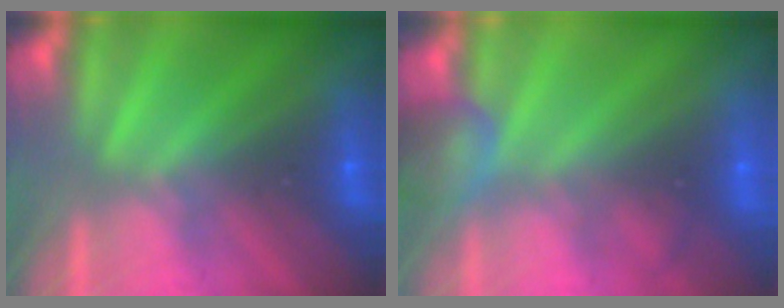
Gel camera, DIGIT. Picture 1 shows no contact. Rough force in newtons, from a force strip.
{"total": 2.5}